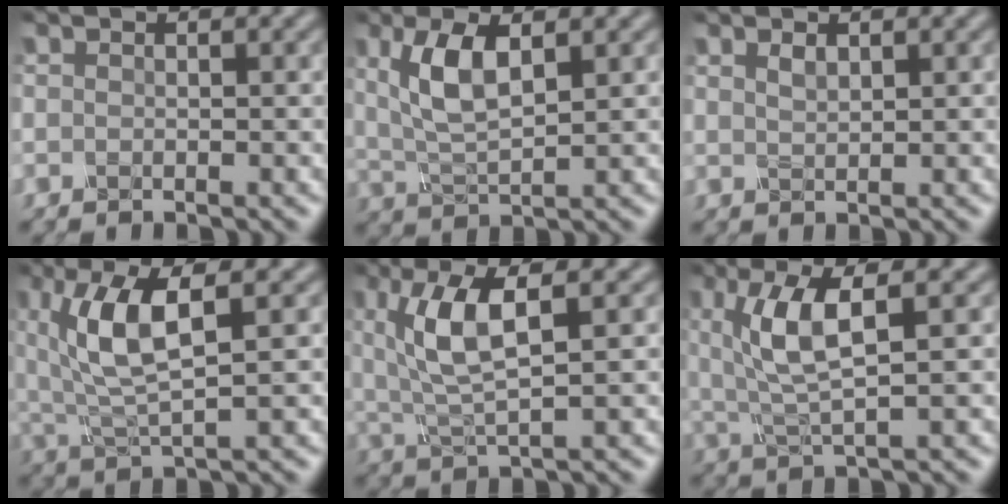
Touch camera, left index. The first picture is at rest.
{"total": 4.9, "force": [1.8, 1.6, 4.3], "torque": [-0.096, 0.003, 0.036]}
{"total": 1.0, "force": [0.8, 0.3, 0.5], "torque": [-0.016, 0.004, 0.019]}
{"total": 6.5, "force": [2.0, 1.9, 5.9], "torque": [-0.127, 0.006, 0.040]}
{"total": 5.8, "force": [1.9, 1.5, 5.3], "torque": [-0.112, 0.006, 0.039]}
{"total": 5.4, "force": [1.6, 1.2, 5.0], "torque": [-0.106, 0.005, 0.036]}